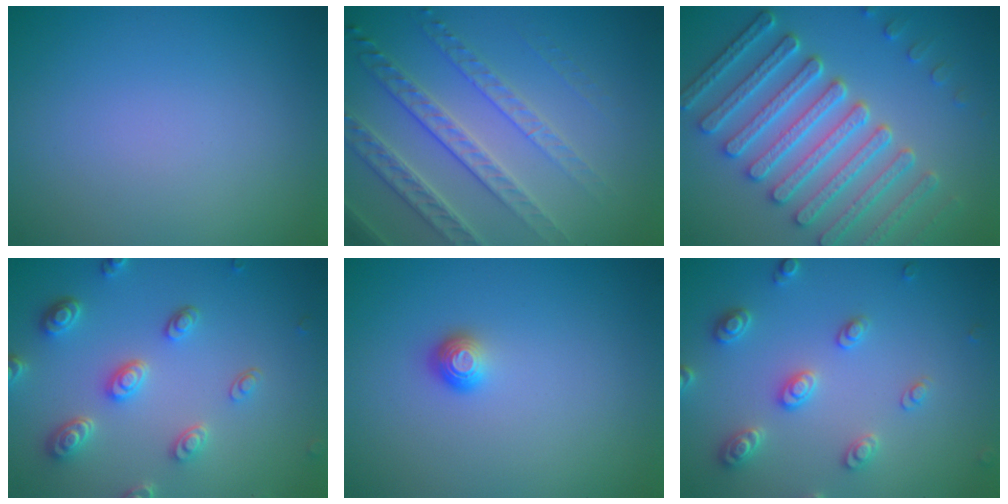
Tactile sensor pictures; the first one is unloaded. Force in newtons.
{"total": 4.8, "press": 4.1, "slide": 2.5}
{"total": 7.3, "press": 6.3, "slide": 3.6}
{"total": 4.4, "press": 3.6, "slide": 2.6}
{"total": 1.2, "press": 1.0, "slide": 0.6}
{"total": 3.2, "press": 3.0, "slide": 0.9}